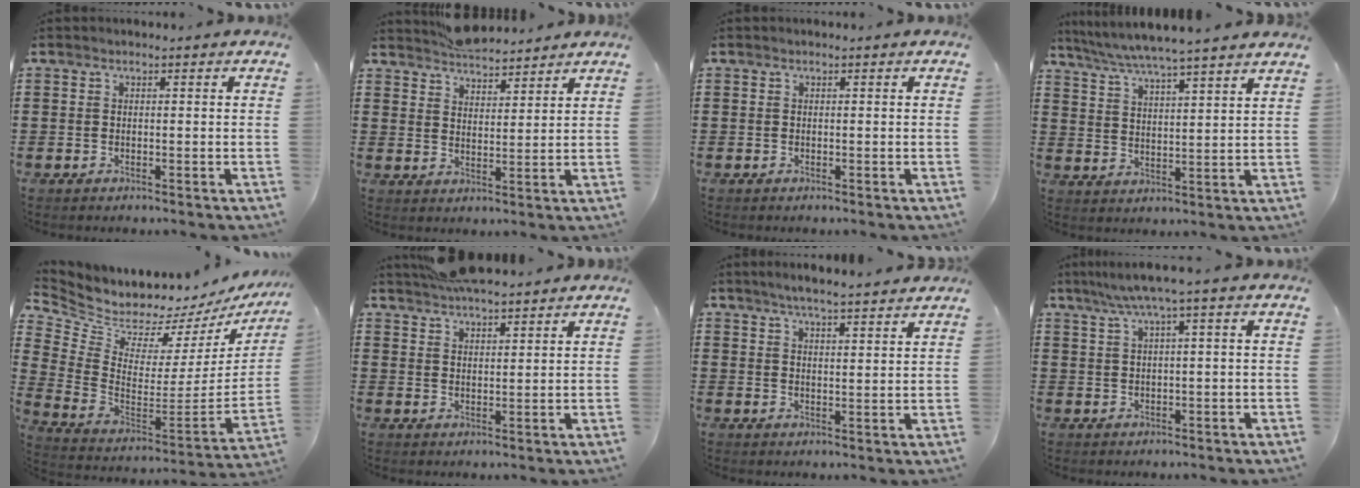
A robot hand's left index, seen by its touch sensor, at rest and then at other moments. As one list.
[{"total": 4.8, "force": [4.7, 1.1, 0.1], "torque": [-0.016, -0.009, 0.093]}, {"total": 0.0}, {"total": 5.4, "force": [5.0, -0.7, 1.9], "torque": [-0.056, -0.030, 0.085]}, {"total": 5.8, "force": [5.6, 1.6, 0.6], "torque": [-0.056, -0.067, 0.092]}, {"total": 4.8, "force": [4.5, 0.9, 1.4], "torque": [-0.039, -0.003, 0.086]}, {"total": 4.0, "force": [3.7, -0.4, 1.4], "torque": [-0.038, -0.008, 0.065]}, {"total": 3.4, "force": [1.2, -0.4, 3.2], "torque": [-0.062, -0.002, 0.019]}]